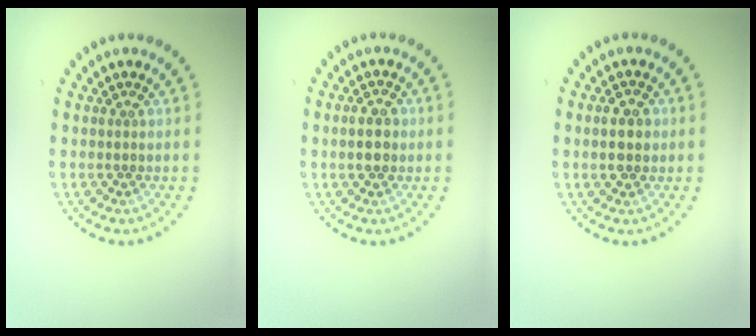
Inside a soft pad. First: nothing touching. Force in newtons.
{"total": 1.9, "press": 1.9, "slide": 0.0}
{"total": 2.8, "press": 2.8, "slide": 0.0}